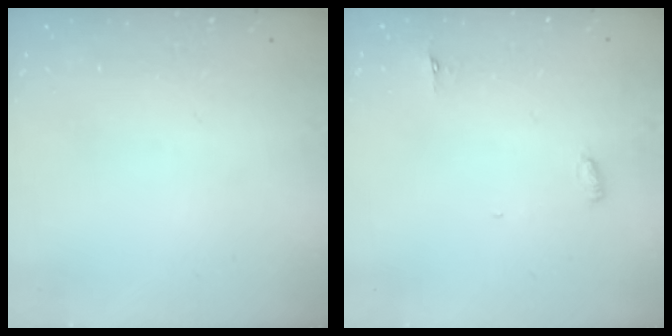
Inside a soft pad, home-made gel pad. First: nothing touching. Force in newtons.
{"total": 3.0, "press": 2.8, "slide": 0.9}